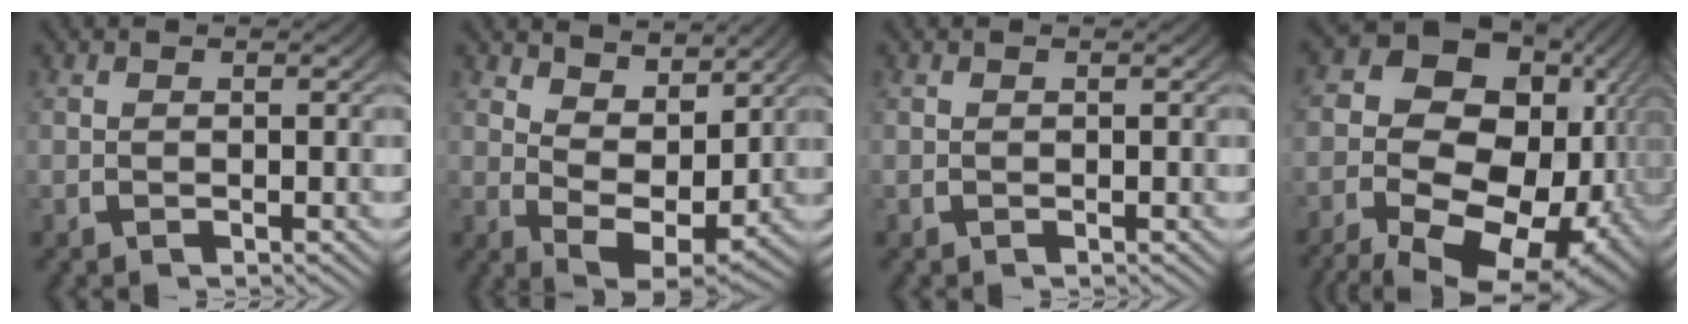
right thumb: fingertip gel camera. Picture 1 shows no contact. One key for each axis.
{"total": 5.8, "fx": 1.3, "fy": 3.5, "fz": 4.4, "tx": -0.088, "ty": -0.032, "tz": 0.032}
{"total": 0.0}
{"total": 21.7, "fx": -2.1, "fy": 15.0, "fz": 15.5, "tx": -0.268, "ty": -0.034, "tz": -0.034}